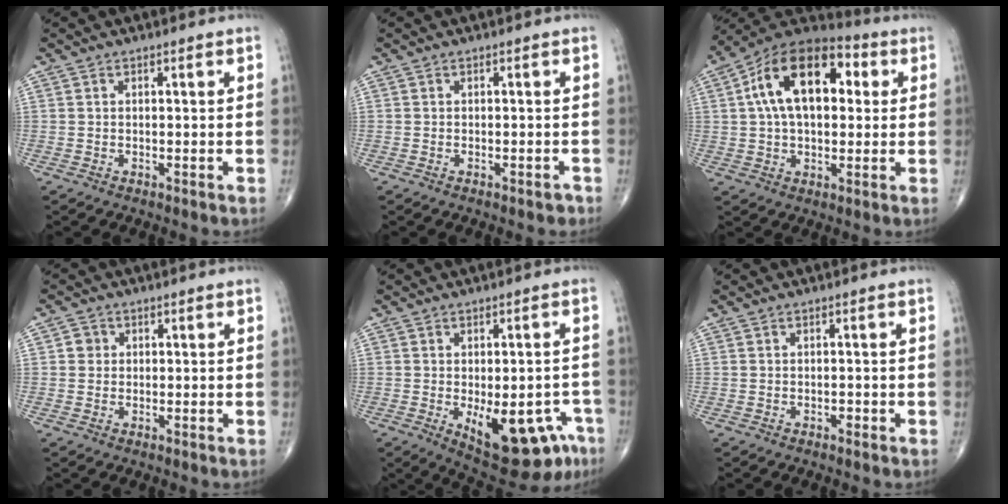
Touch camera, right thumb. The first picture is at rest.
{"total": 1.3, "force": [-0.9, 0.6, 0.7], "torque": [-0.011, 0.009, -0.009]}
{"total": 19.0, "force": [4.1, 11.0, 14.9], "torque": [-0.226, 0.025, 0.056]}
{"total": 2.0, "force": [0.3, 1.9, 0.5], "torque": [0.002, 0.002, 0.002]}
{"total": 15.5, "force": [-6.1, 7.0, 12.3], "torque": [-0.128, 0.014, -0.064]}
{"total": 0.6, "force": [-0.2, 0.5, 0.3], "torque": [-0.001, 0.001, -0.004]}